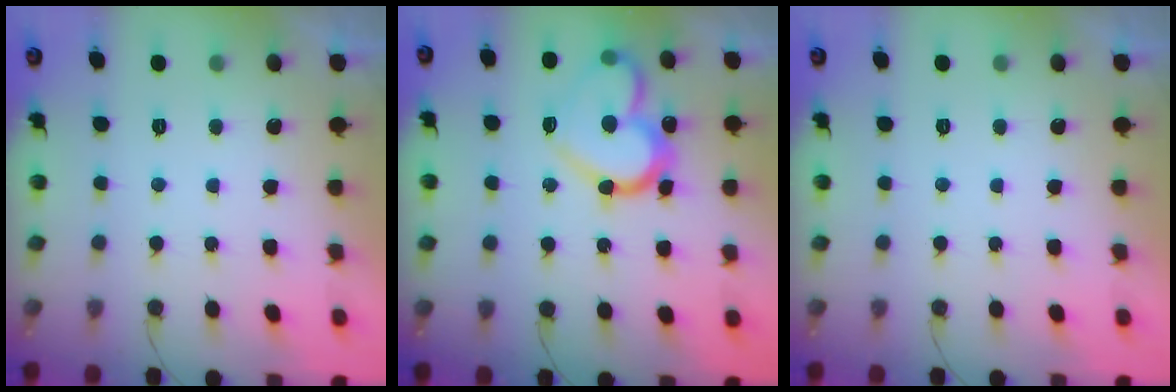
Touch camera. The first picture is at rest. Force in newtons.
{"total": 18.6, "press": 18.6, "slide": 1.5}
{"total": 0.0}